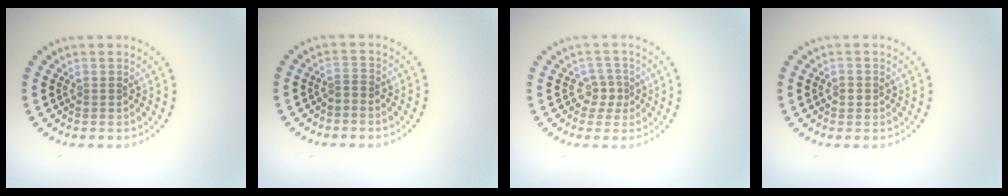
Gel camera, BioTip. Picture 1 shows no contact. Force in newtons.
{"total": 0.8, "press": 0.5, "slide": 0.6}
{"total": 2.0, "press": 1.5, "slide": 1.3}
{"total": 1.0, "press": 0.9, "slide": 0.3}